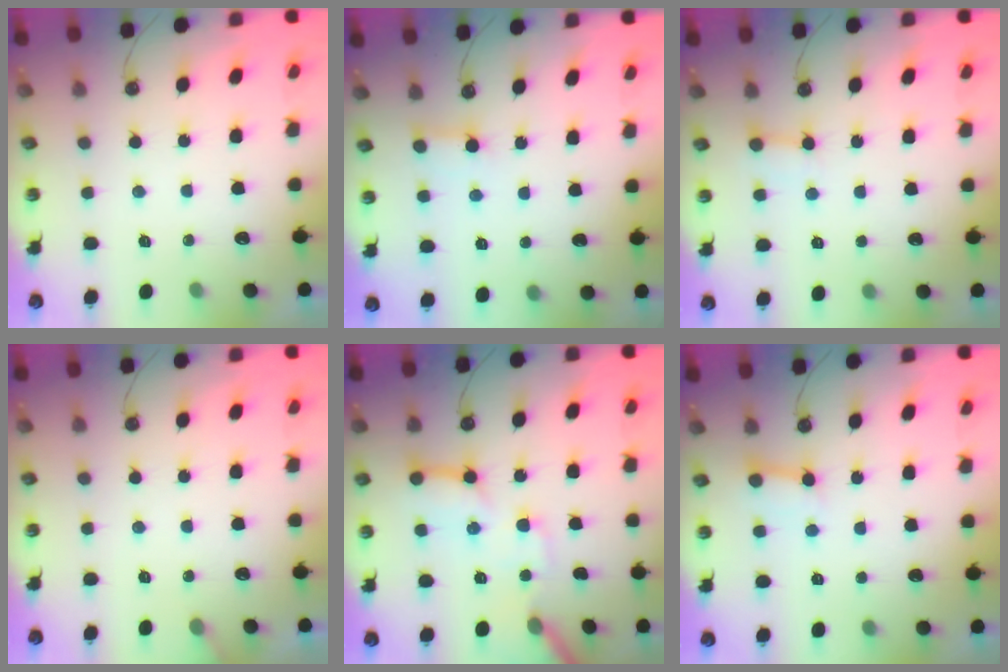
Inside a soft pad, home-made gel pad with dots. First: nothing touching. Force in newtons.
{"total": 2.2, "press": 2.2, "slide": 0.1}
{"total": 2.2, "press": 2.2, "slide": 0.5}
{"total": 4.6, "press": 4.6, "slide": 0.3}
{"total": 13.9, "press": 13.8, "slide": 1.7}
{"total": 3.3, "press": 3.3, "slide": 0.2}